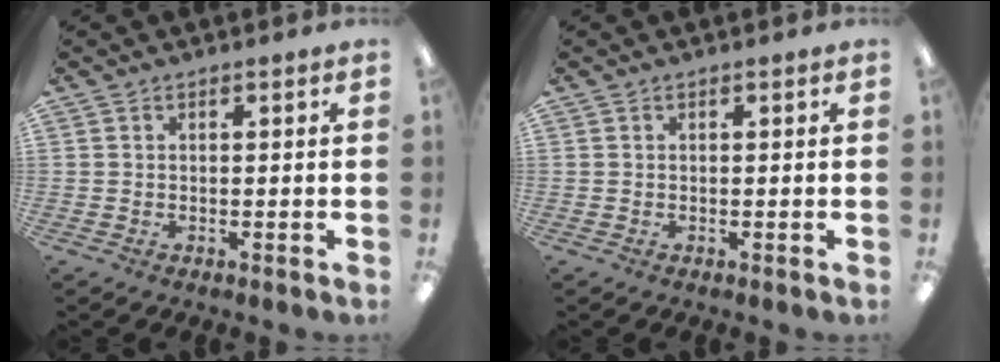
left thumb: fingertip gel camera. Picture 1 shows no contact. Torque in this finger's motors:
{"motor_torque": [-0.06, 0.06, -0.20, 0.15, 0.00]}